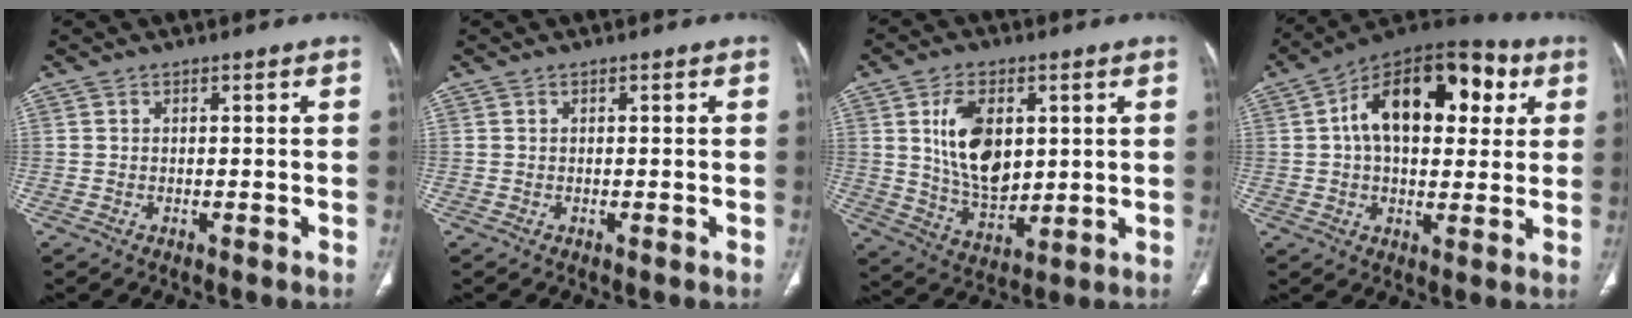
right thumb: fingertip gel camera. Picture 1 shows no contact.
{"total": 0.0}
{"total": 13.1, "force": [3.1, 7.9, 10.0], "torque": [-0.156, -0.021, 0.067]}
{"total": 21.1, "force": [5.4, 12.0, 16.5], "torque": [-0.222, 0.021, 0.070]}